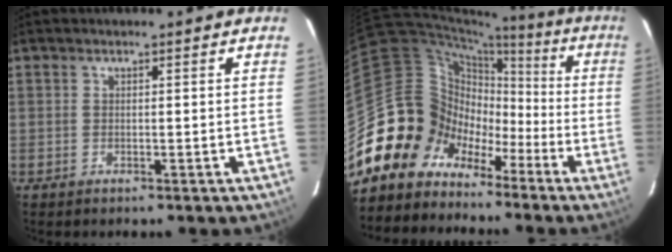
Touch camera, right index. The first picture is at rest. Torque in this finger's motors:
{"motor_torque": [0.70, -0.50, 0.37, -0.15]}